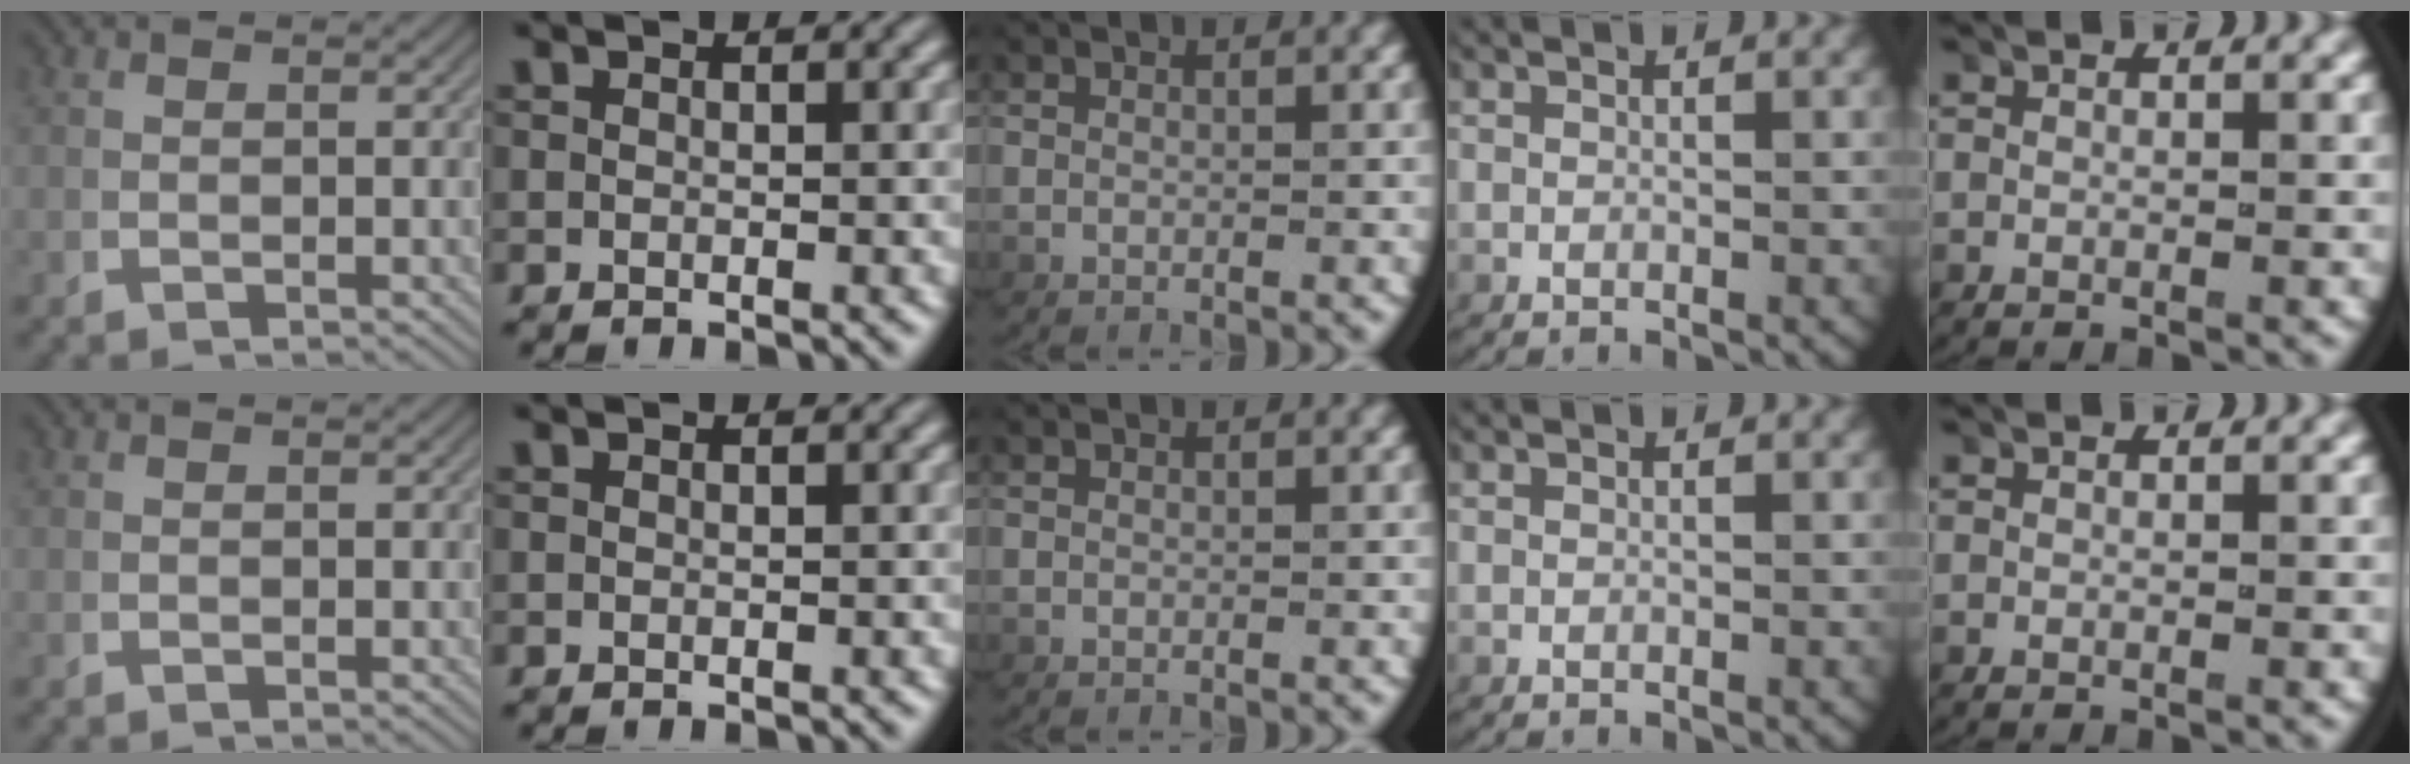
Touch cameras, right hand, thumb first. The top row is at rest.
{}